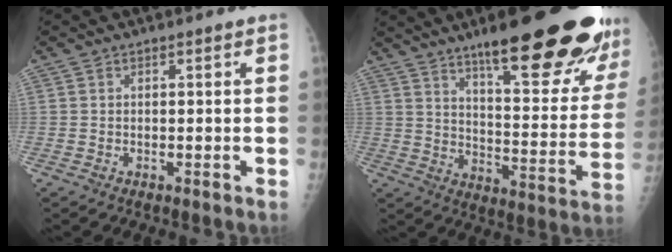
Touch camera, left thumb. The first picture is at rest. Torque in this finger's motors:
{"motor_torque": [3.73, 1.28, 1.61, -1.16, 0.14]}